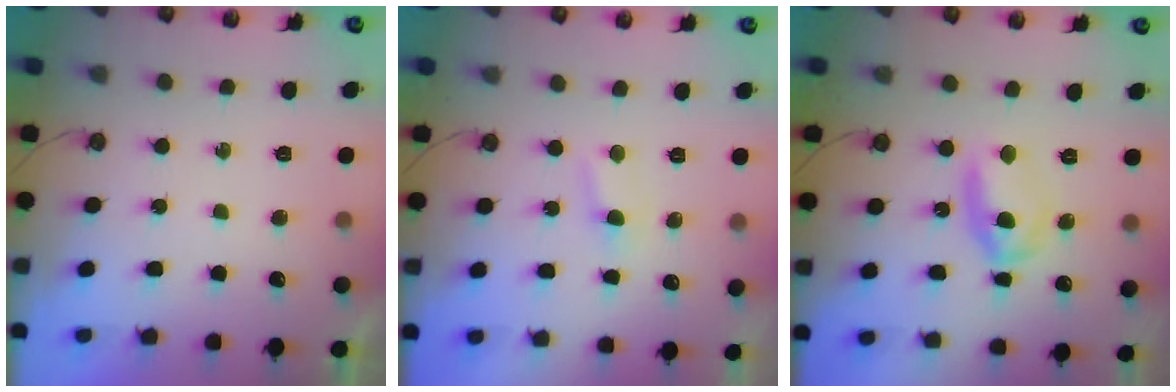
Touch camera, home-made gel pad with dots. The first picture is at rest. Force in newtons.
{"total": 2.7, "press": 2.7, "slide": 0.4}
{"total": 9.8, "press": 9.7, "slide": 0.7}